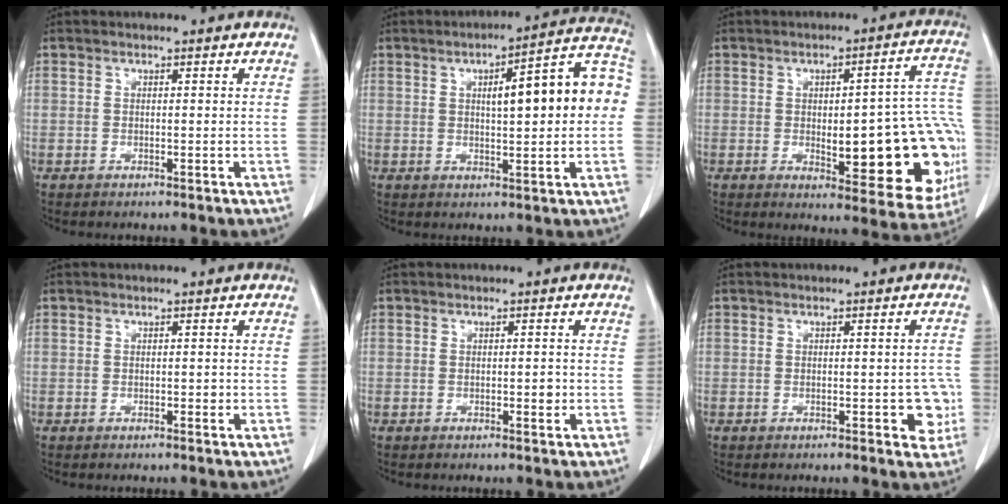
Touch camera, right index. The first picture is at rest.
{"total": 13.9, "force": [1.6, 2.8, 13.5], "torque": [-0.182, 0.042, 0.020]}
{"total": 20.9, "force": [-2.9, 6.1, 19.7], "torque": [-0.158, 0.027, -0.013]}
{"total": 0.6, "force": [-0.1, 0.3, 0.4], "torque": [-0.005, 0.001, -0.002]}
{"total": 1.2, "force": [-0.2, 0.5, 1.1], "torque": [-0.016, 0.000, -0.001]}
{"total": 4.0, "force": [-0.9, 1.8, 3.5], "torque": [-0.026, 0.006, -0.011]}